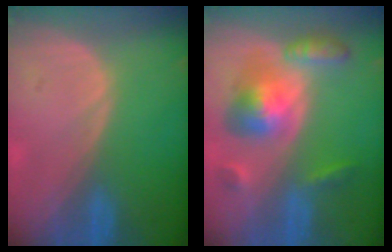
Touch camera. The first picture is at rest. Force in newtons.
{"total": 8.2, "press": 8.2, "slide": 0.7}